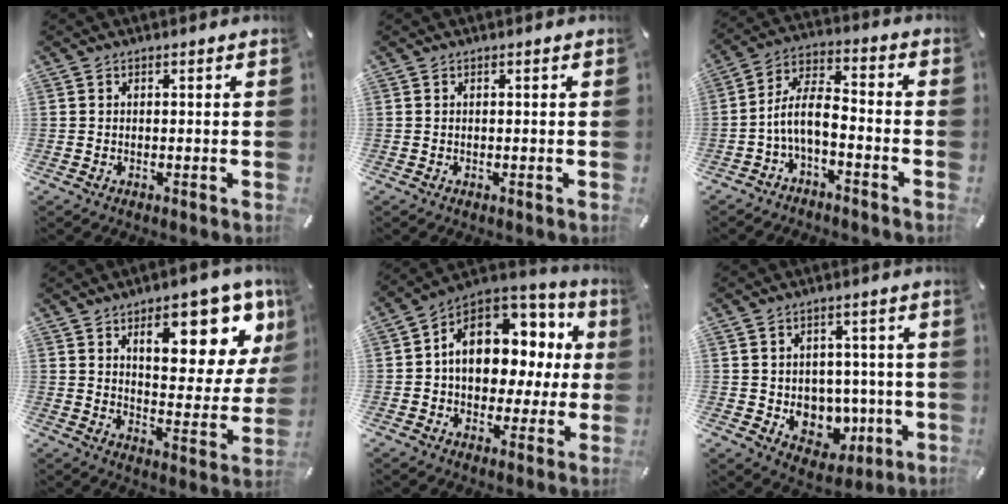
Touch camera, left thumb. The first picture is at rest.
{"total": 0.0}
{"total": 8.2, "force": [-3.6, 3.7, 6.4], "torque": [-0.135, 0.003, -0.068]}
{"total": 16.7, "force": [9.4, 7.2, 11.8], "torque": [-0.147, -0.055, 0.148]}
{"total": 13.1, "force": [3.0, 9.9, 8.0], "torque": [-0.122, -0.021, 0.059]}
{"total": 7.9, "force": [0.3, 7.5, 2.5], "torque": [-0.026, -0.010, 0.017]}